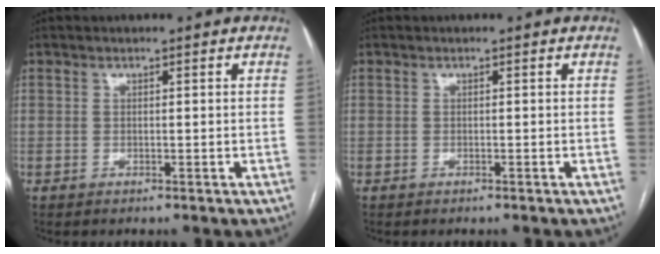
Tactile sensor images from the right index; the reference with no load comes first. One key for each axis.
{"total": 0.0}